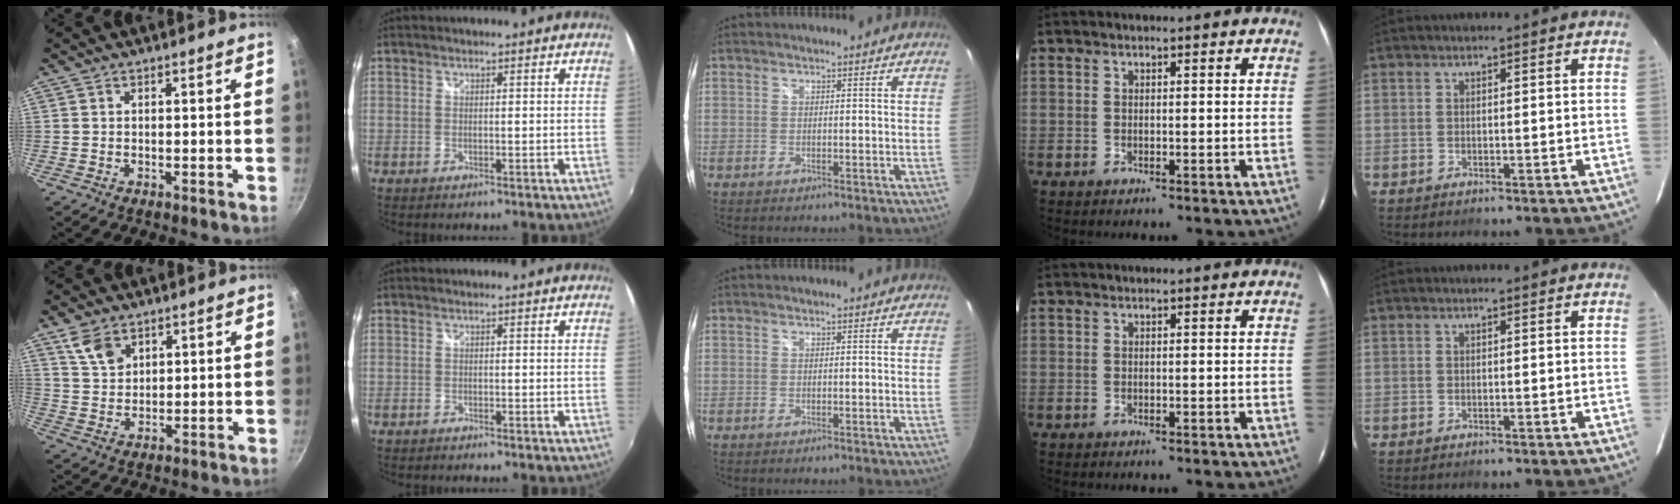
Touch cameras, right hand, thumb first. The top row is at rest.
{"thumb": {"total": 5.8, "force": [3.5, 3.7, 2.7], "torque": [-0.033, -0.013, 0.074]}, "index": {"total": 0.7, "force": [-0.6, 0.2, 0.1], "torque": [-0.004, -0.004, -0.014]}}